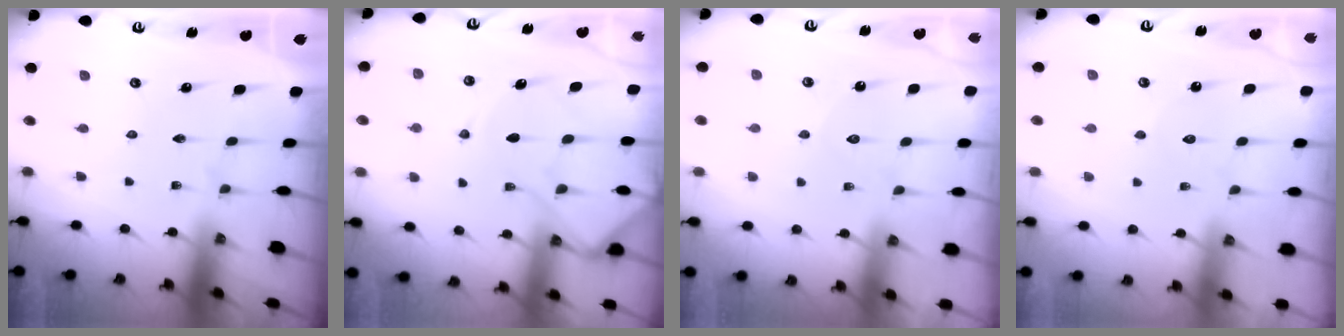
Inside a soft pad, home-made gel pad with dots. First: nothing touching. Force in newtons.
{"total": 11.4, "press": 11.4, "slide": 1.3}
{"total": 5.9, "press": 5.8, "slide": 0.7}
{"total": 3.3, "press": 3.3, "slide": 0.4}